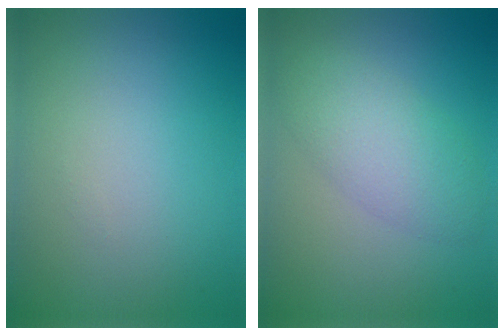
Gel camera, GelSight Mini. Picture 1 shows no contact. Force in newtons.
{"total": 4.1, "press": 4.1, "slide": 0.3}